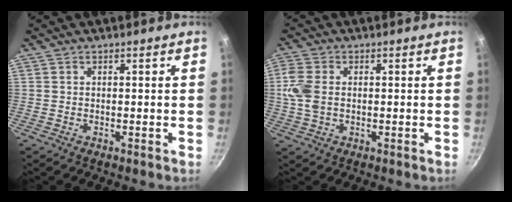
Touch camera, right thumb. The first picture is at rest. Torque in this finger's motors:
{"motor_torque": [0.35, 0.98, 0.67, 0.32, 0.02]}